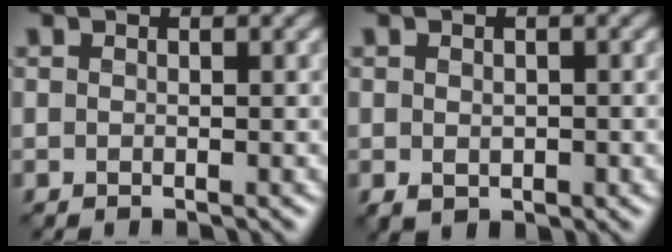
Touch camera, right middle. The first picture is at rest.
{"total": 1.7, "force": [-0.4, 1.3, 0.9], "torque": [-0.018, -0.004, -0.004]}